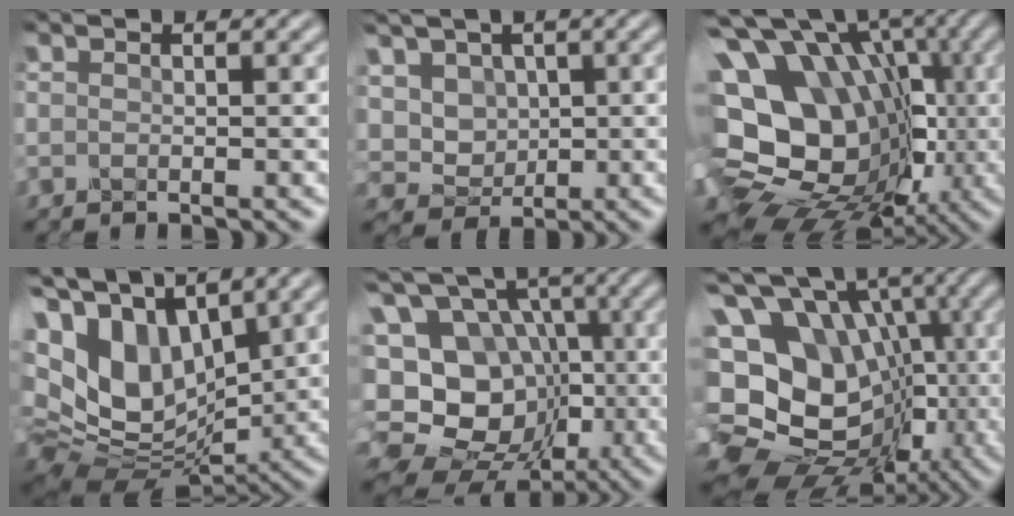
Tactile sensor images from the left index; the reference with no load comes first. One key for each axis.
{"total": 4.0, "fx": 1.1, "fy": 3.4, "fz": 1.9, "tx": -0.041, "ty": 0.008, "tz": 0.015}
{"total": 18.5, "fx": 0.2, "fy": 14.6, "fz": 11.3, "tx": -0.182, "ty": 0.000, "tz": 0.012}
{"total": 14.8, "fx": 4.3, "fy": 9.9, "fz": 10.1, "tx": -0.225, "ty": 0.003, "tz": 0.094}
{"total": 20.3, "fx": -3.1, "fy": 18.3, "fz": 8.3, "tx": -0.185, "ty": 0.014, "tz": -0.061}
{"total": 18.8, "fx": 1.0, "fy": 15.5, "fz": 10.7, "tx": -0.188, "ty": 0.050, "tz": 0.017}